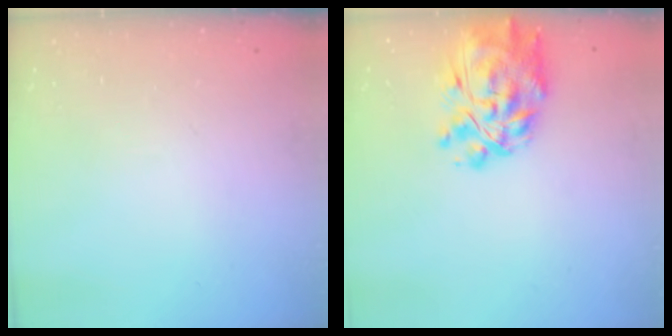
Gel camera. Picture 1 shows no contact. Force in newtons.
{"total": 13.9, "press": 13.1, "slide": 4.7}